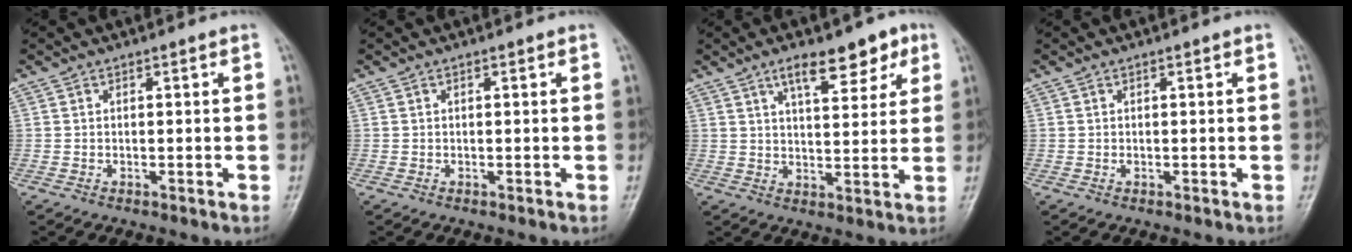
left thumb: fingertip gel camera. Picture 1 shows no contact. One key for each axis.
{"total": 0.0}
{"total": 9.6, "fx": 5.6, "fy": 4.0, "fz": 6.7, "tx": -0.071, "ty": -0.024, "tz": 0.086}
{"total": 0.0}